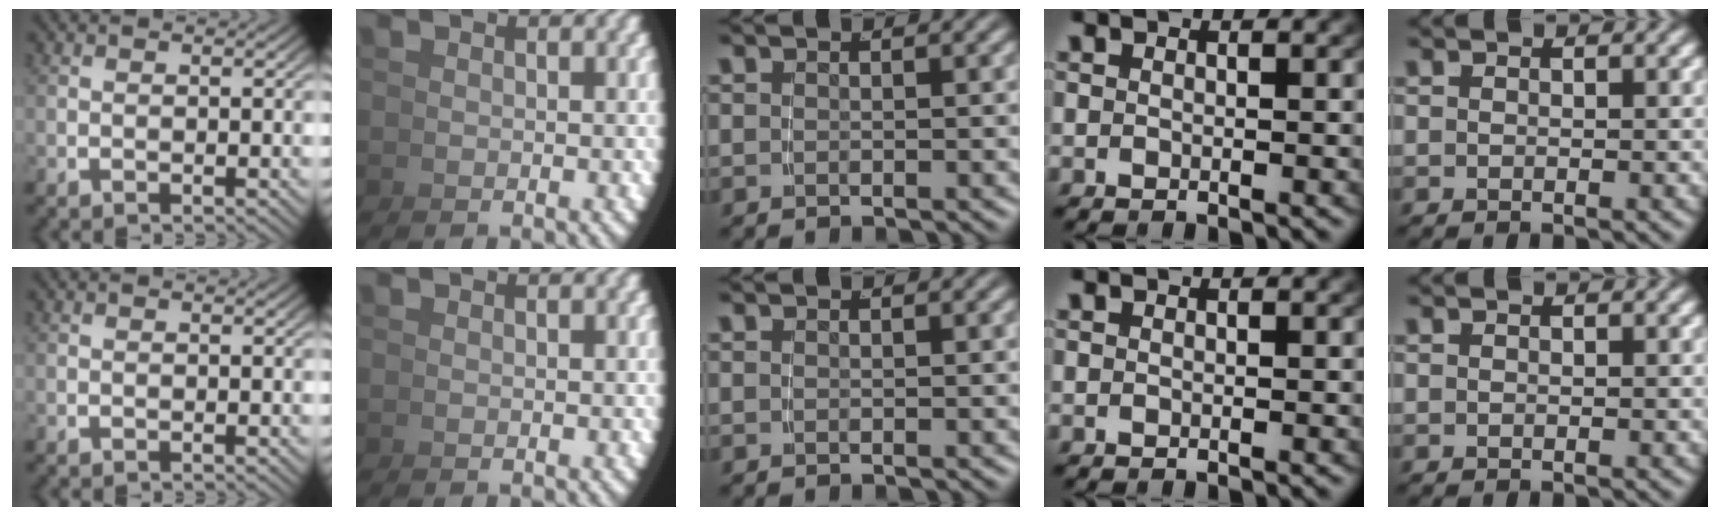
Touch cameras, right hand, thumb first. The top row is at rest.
{}